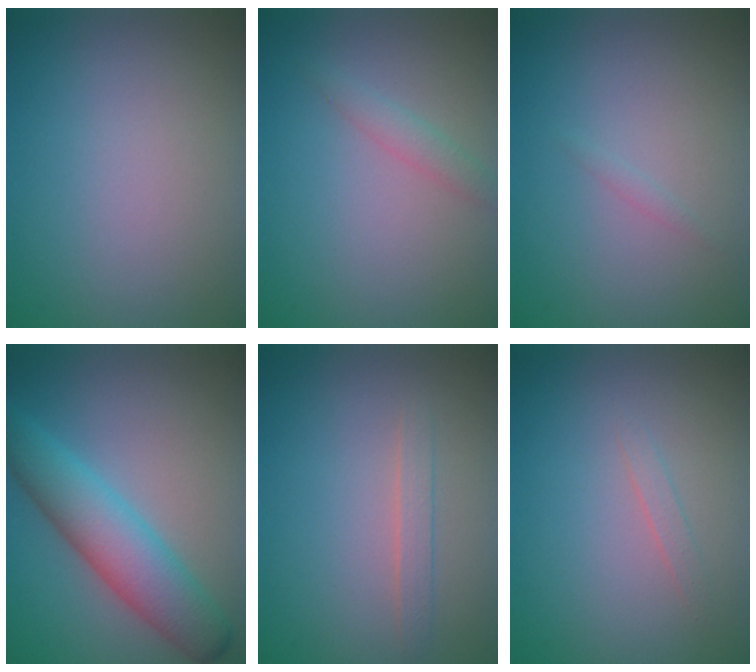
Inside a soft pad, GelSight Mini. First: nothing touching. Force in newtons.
{"total": 1.5, "press": 1.5, "slide": 0.0}
{"total": 0.5, "press": 0.5, "slide": 0.0}
{"total": 6.4, "press": 6.4, "slide": 0.2}
{"total": 1.3, "press": 1.3, "slide": 0.1}
{"total": 0.9, "press": 0.9, "slide": 0.1}